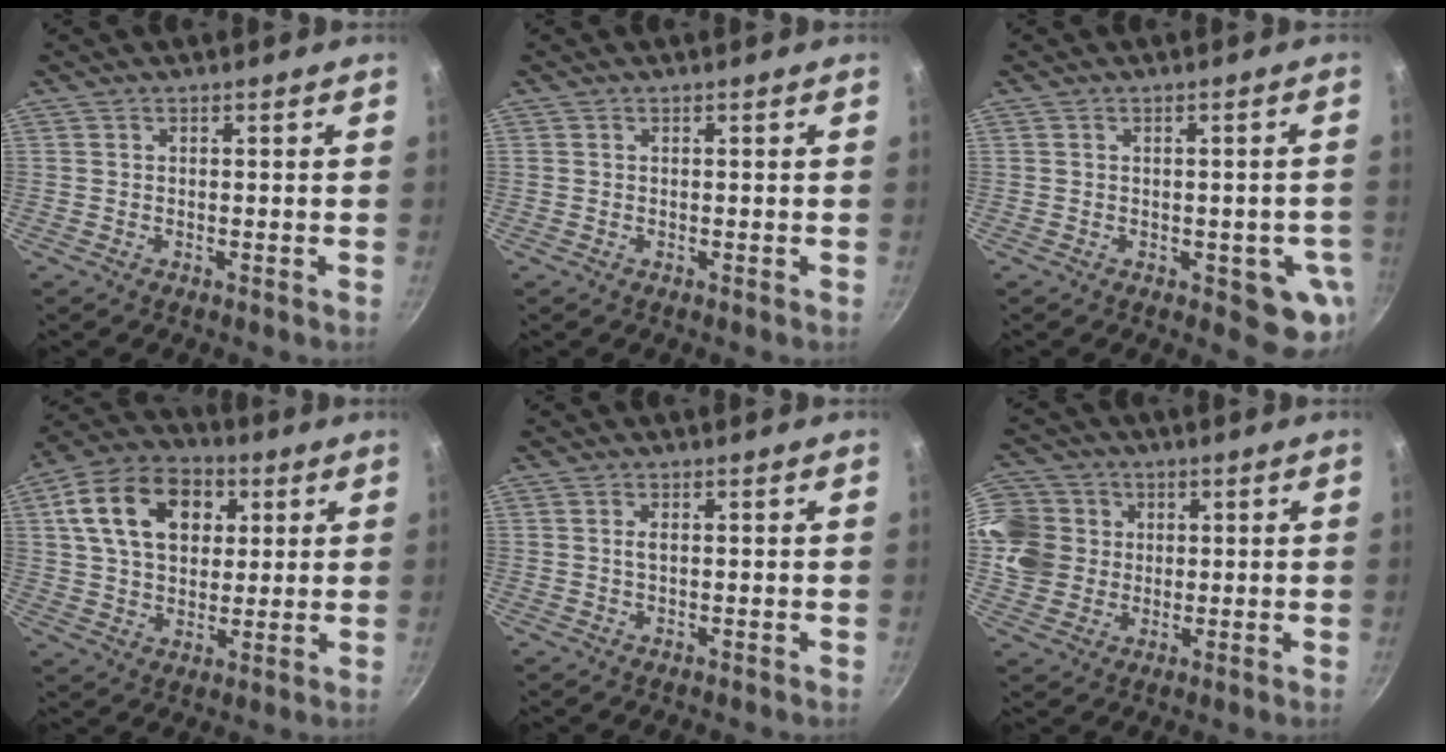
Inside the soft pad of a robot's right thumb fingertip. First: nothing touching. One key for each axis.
{"total": 0.0}
{"total": 7.4, "fx": -1.8, "fy": 3.6, "fz": 6.2, "tx": -0.038, "ty": 0.006, "tz": -0.017}
{"total": 17.3, "fx": 5.3, "fy": 12.0, "fz": 11.3, "tx": -0.171, "ty": 0.008, "tz": 0.078}
{"total": 1.5, "fx": 0.2, "fy": 0.7, "fz": 1.3, "tx": -0.025, "ty": 0.002, "tz": 0.004}
{"total": 12.8, "fx": 2.6, "fy": 11.5, "fz": 5.1, "tx": -0.083, "ty": 0.005, "tz": 0.045}